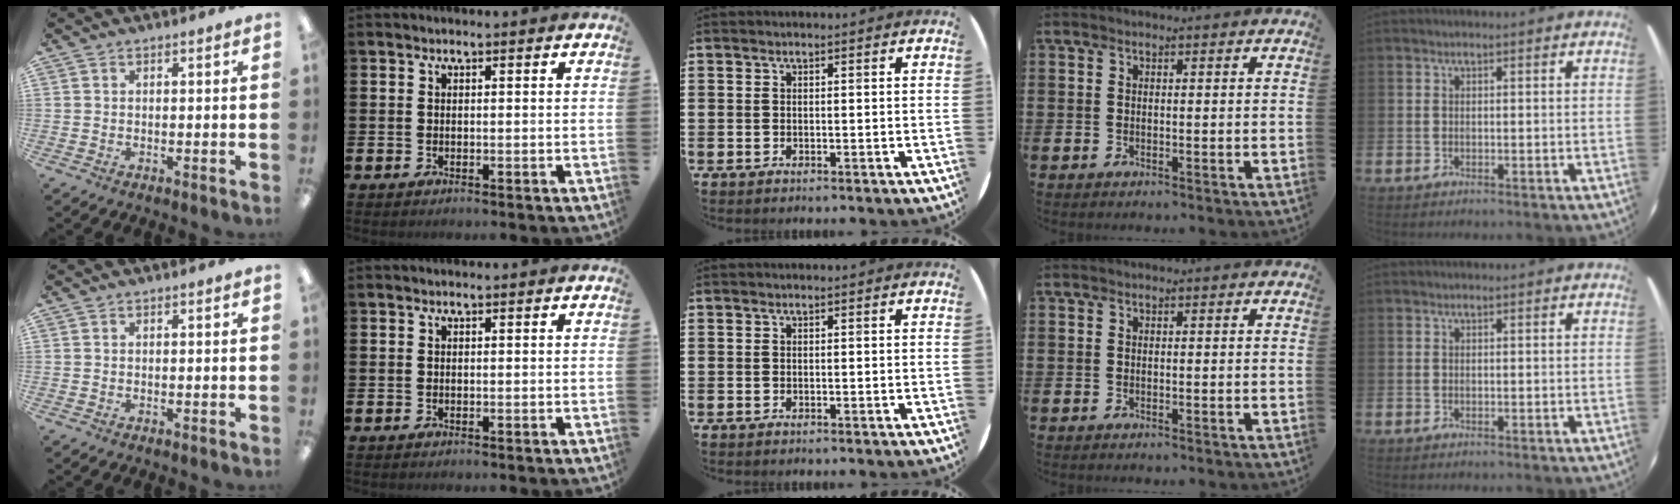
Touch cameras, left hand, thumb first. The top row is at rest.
{}